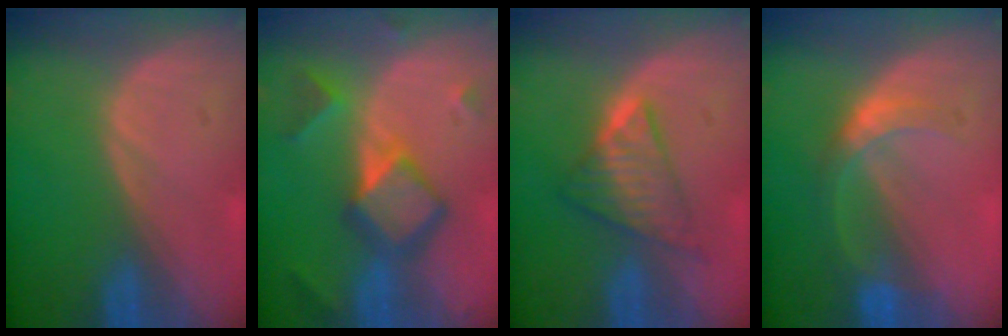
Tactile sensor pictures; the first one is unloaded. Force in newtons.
{"total": 7.7, "press": 7.7, "slide": 0.4}
{"total": 5.8, "press": 5.8, "slide": 0.8}
{"total": 5.3, "press": 5.0, "slide": 1.9}